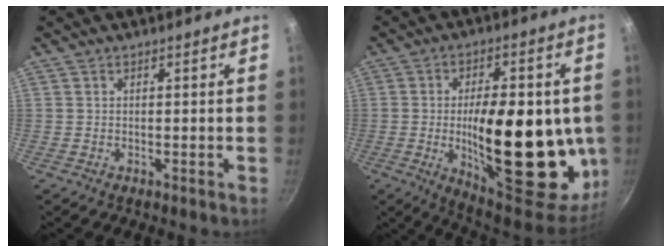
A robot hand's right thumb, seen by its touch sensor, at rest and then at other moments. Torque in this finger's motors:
{"motor_torque": [1.98, 3.03, 2.21, 0.10, 0.72]}